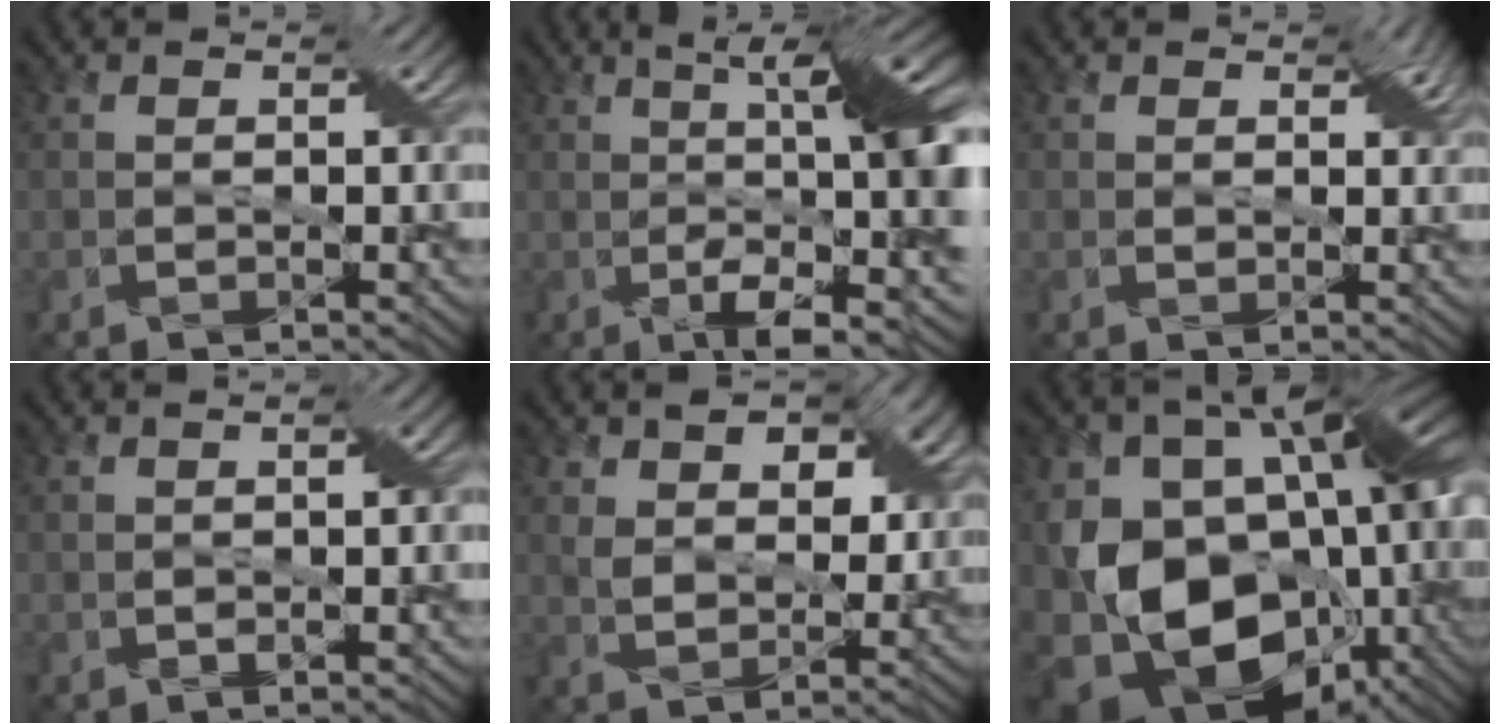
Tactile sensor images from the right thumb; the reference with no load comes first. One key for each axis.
{"total": 15.4, "fx": 0.3, "fy": 3.6, "fz": 15.0, "tx": -0.213, "ty": 0.019, "tz": 0.015}
{"total": 2.5, "fx": 1.0, "fy": 1.5, "fz": 1.7, "tx": -0.029, "ty": -0.001, "tz": 0.017}
{"total": 2.0, "fx": -0.1, "fy": 0.8, "fz": 1.8, "tx": -0.033, "ty": 0.002, "tz": 0.001}
{"total": 9.3, "fx": 3.9, "fy": 5.8, "fz": 6.1, "tx": -0.116, "ty": 0.006, "tz": 0.065}
{"total": 19.8, "fx": -3.6, "fy": 13.9, "fz": 13.6, "tx": -0.254, "ty": -0.011, "tz": -0.059}